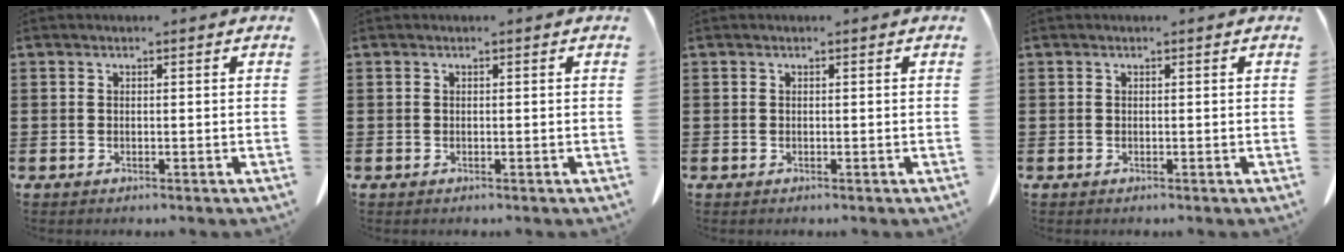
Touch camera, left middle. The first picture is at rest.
{"total": 0.0}
{"total": 0.0}
{"total": 0.0}